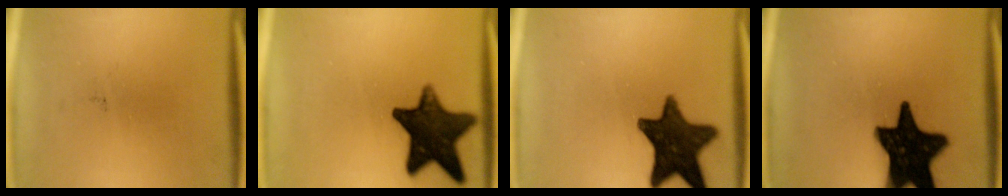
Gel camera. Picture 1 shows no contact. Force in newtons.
{"total": 14.5}
{"total": 14.3}
{"total": 19.3}